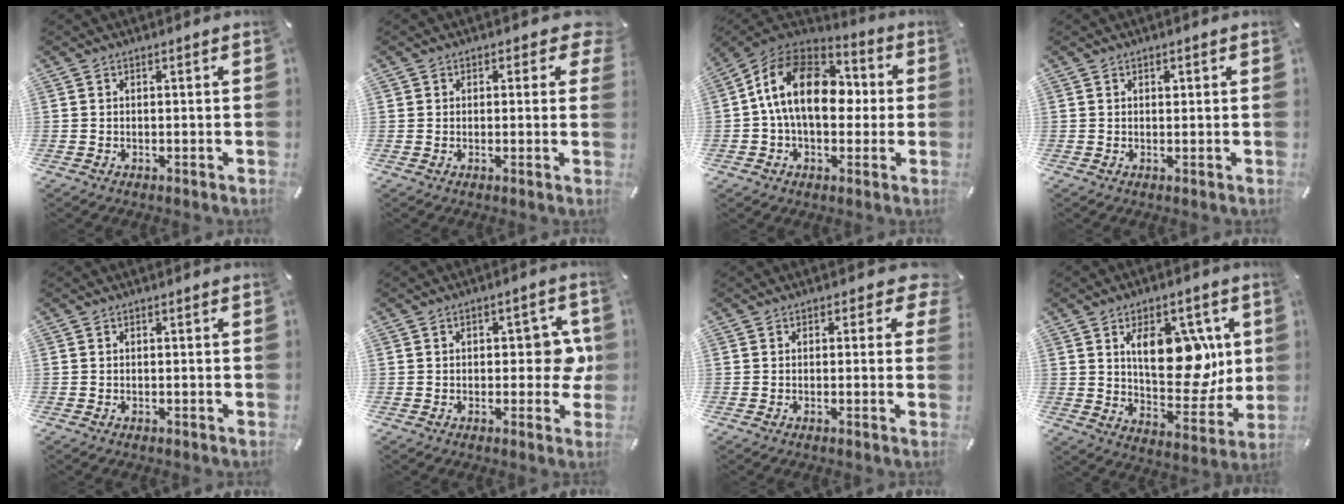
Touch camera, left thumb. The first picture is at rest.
{"total": 3.5, "force": [1.3, 2.6, 2.1], "torque": [-0.010, -0.004, 0.017]}
{"total": 17.8, "force": [1.0, 11.9, 13.2], "torque": [-0.245, 0.016, 0.014]}
{"total": 0.8, "force": [0.3, 0.6, 0.4], "torque": [-0.001, -0.003, 0.005]}
{"total": 0.0}
{"total": 8.2, "force": [0.4, 4.8, 6.6], "torque": [-0.071, -0.001, 0.001]}
{"total": 3.9, "force": [1.1, 2.4, 2.9], "torque": [-0.028, -0.004, 0.011]}
{"total": 16.6, "force": [5.5, 9.6, 12.3], "torque": [-0.160, -0.024, 0.097]}